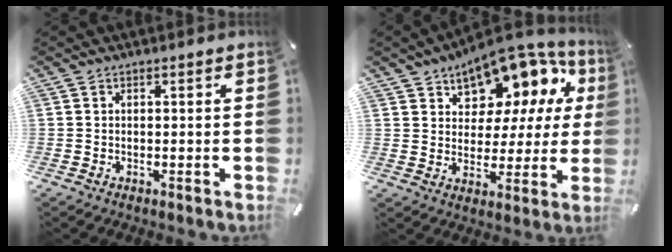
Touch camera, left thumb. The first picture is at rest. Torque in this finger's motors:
{"motor_torque": [2.52, 2.49, 0.57, -0.21, 0.15]}